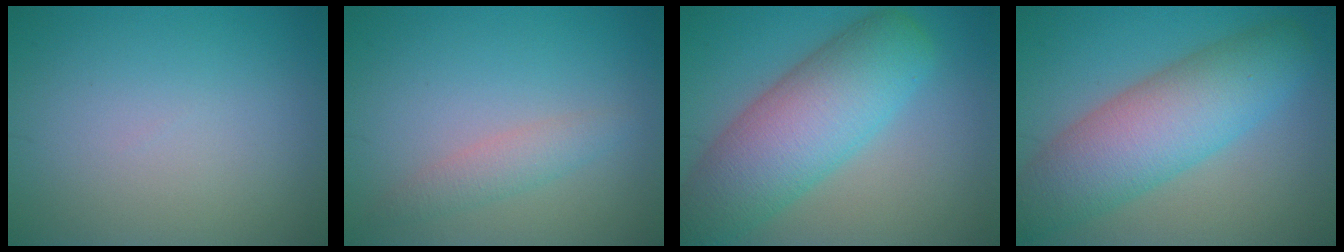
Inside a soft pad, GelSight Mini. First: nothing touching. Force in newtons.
{"total": 2.0, "press": 2.0, "slide": 0.1}
{"total": 9.5, "press": 9.5, "slide": 0.3}
{"total": 8.6, "press": 8.6, "slide": 0.5}